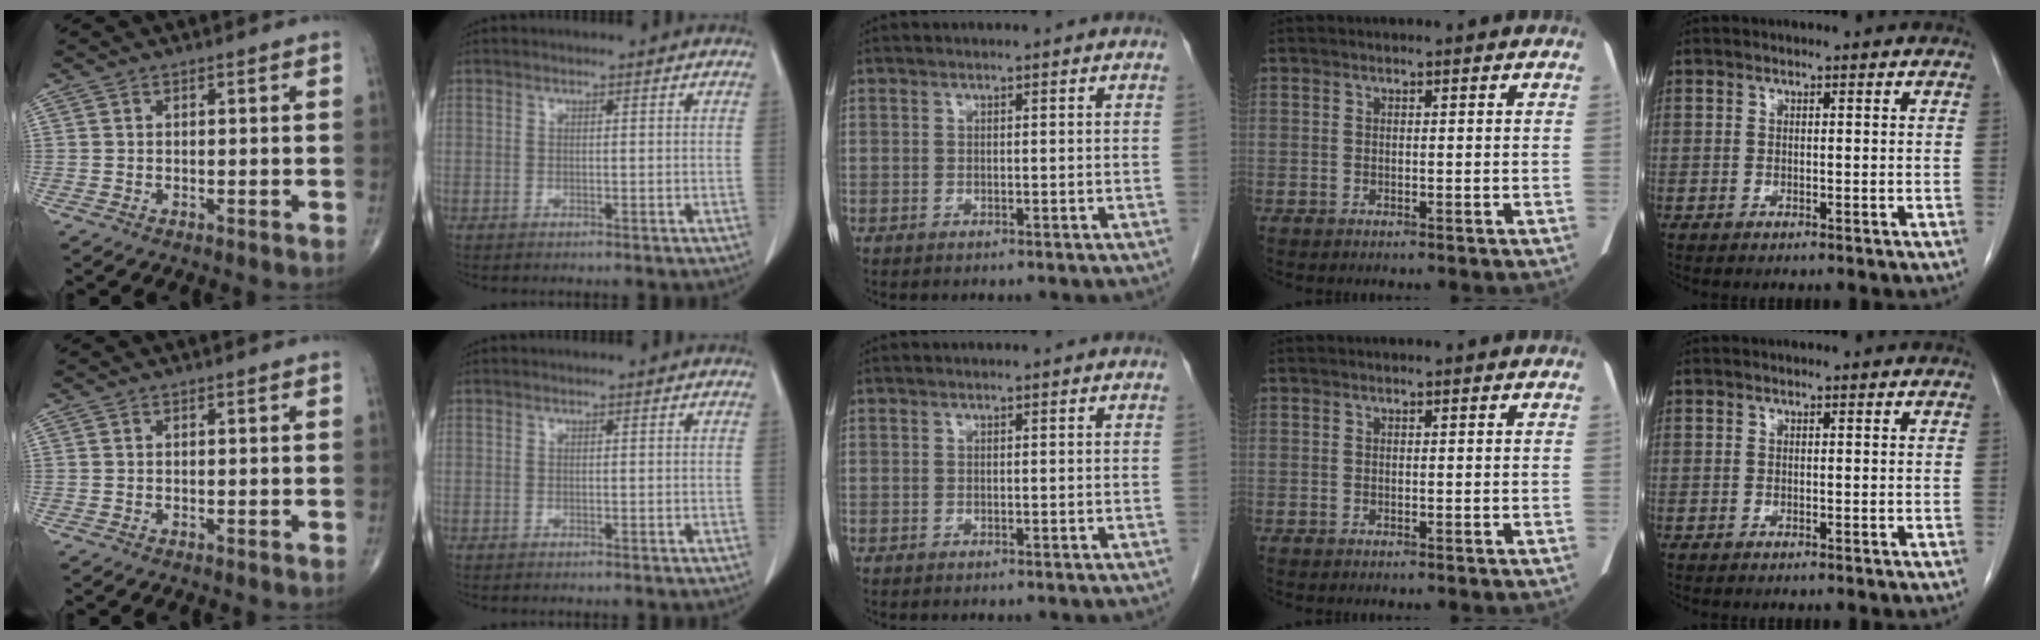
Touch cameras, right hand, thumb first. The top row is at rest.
{}